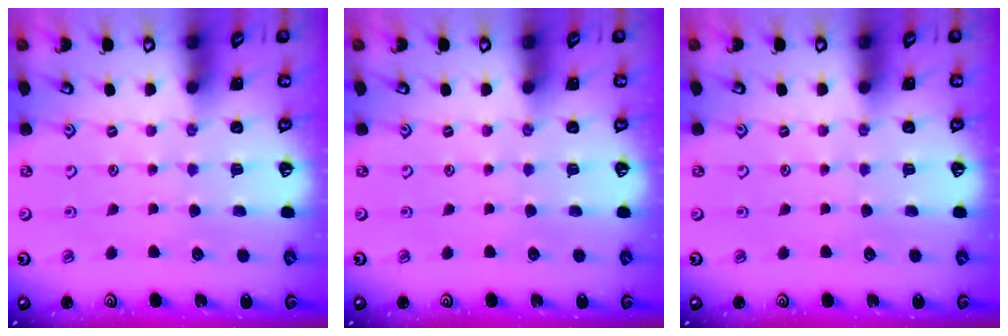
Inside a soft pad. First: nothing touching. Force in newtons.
{"total": 0.0}
{"total": 0.0}